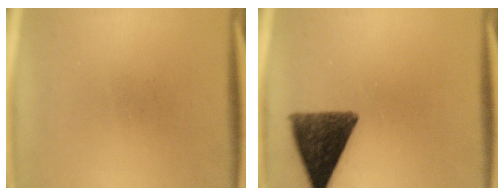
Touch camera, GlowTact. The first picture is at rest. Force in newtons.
{"total": 11.2}